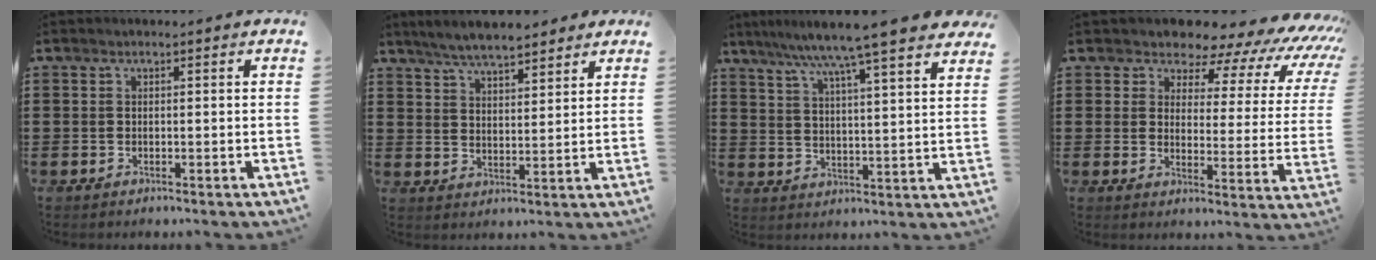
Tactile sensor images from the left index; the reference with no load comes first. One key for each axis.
{"total": 5.8, "fx": 5.4, "fy": 1.1, "fz": 1.8, "tx": -0.053, "ty": -0.008, "tz": 0.099}
{"total": 8.1, "fx": 6.8, "fy": -1.2, "fz": 4.1, "tx": -0.104, "ty": -0.039, "tz": 0.111}
{"total": 7.6, "fx": 6.6, "fy": 2.6, "fz": 2.8, "tx": -0.065, "ty": -0.048, "tz": 0.112}